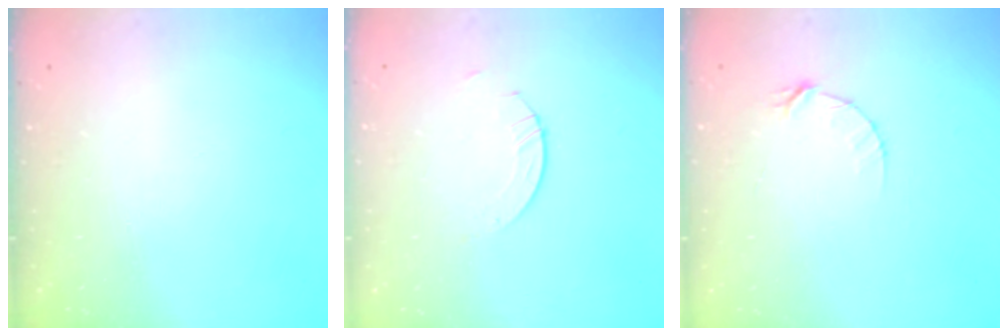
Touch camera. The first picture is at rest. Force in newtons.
{"total": 2.1, "press": 2.1, "slide": 0.1}
{"total": 4.4, "press": 4.4, "slide": 0.4}